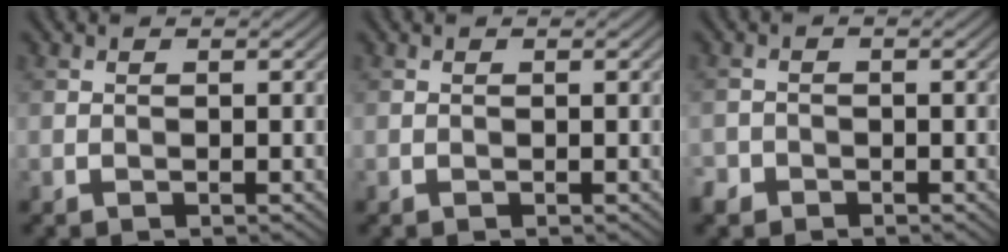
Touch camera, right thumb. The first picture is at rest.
{"total": 0.0}
{"total": 2.0, "force": [-1.5, 1.2, 0.4], "torque": [-0.009, -0.003, -0.039]}